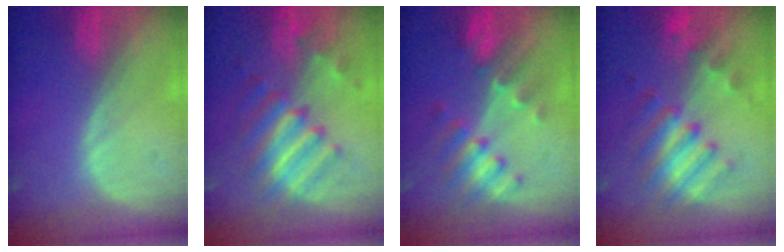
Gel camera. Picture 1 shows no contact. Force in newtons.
{"total": 9.5, "press": 8.4, "slide": 4.4}
{"total": 7.7, "press": 6.9, "slide": 3.4}
{"total": 7.7, "press": 7.5, "slide": 1.8}